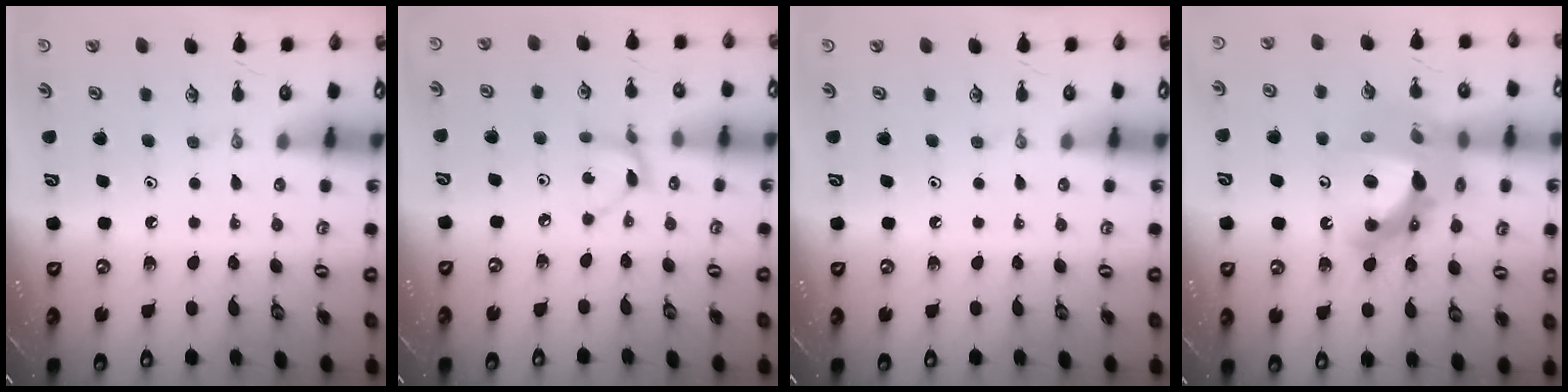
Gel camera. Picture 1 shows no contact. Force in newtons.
{"total": 2.8, "press": 2.8, "slide": 0.2}
{"total": 0.0}
{"total": 19.3, "press": 19.2, "slide": 1.8}